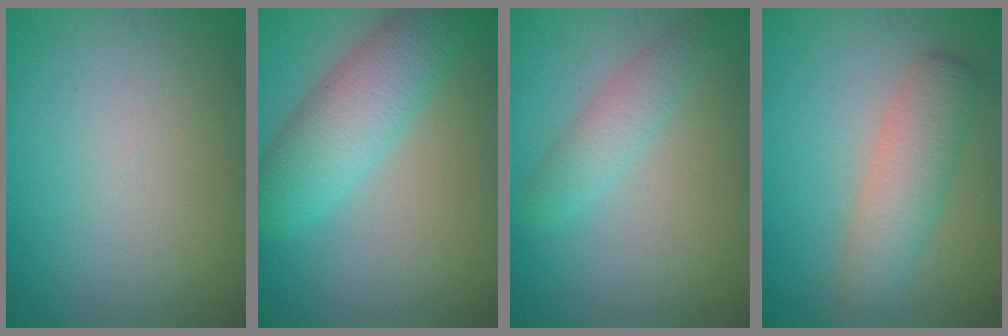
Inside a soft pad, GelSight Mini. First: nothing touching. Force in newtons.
{"total": 5.8, "press": 5.8, "slide": 0.2}
{"total": 2.5, "press": 2.5, "slide": 0.1}
{"total": 4.1, "press": 4.1, "slide": 0.1}